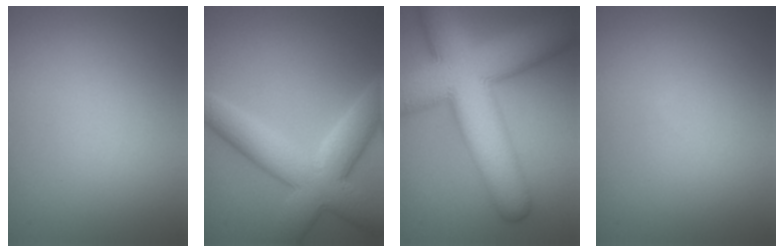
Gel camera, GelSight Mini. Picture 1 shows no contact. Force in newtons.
{"total": 9.3, "press": 9.3, "slide": 0.4}
{"total": 15.3, "press": 15.3, "slide": 0.6}
{"total": 0.0}